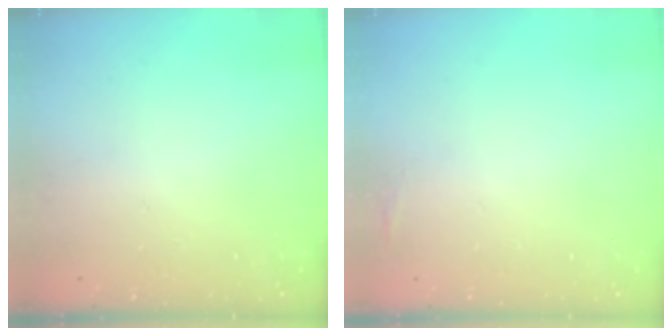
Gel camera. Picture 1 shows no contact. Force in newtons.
{"total": 9.7, "press": 4.2, "slide": 8.8}